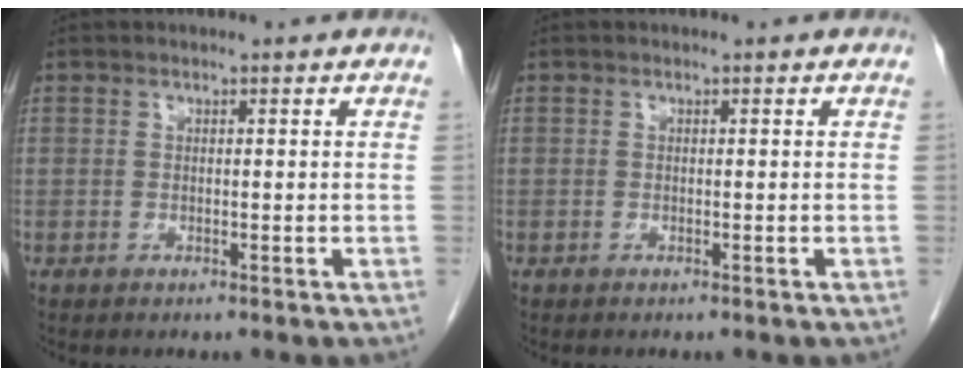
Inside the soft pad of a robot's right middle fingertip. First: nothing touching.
{"total": 0.0}